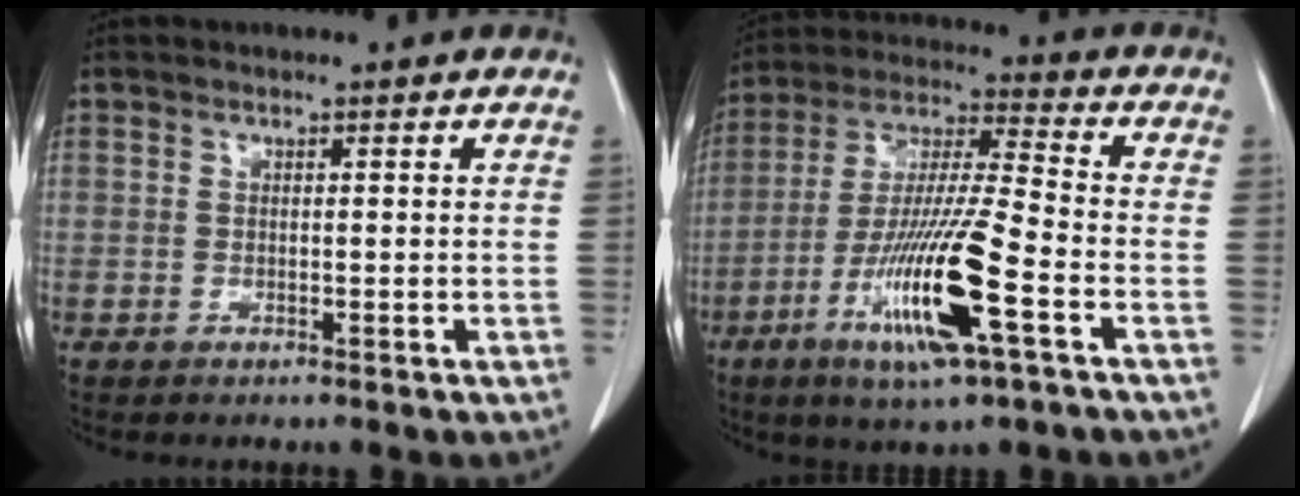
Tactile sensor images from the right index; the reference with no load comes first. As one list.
[{"total": 16.2, "force": [-6.4, 0.7, 14.9], "torque": [-0.294, -0.020, -0.115]}]